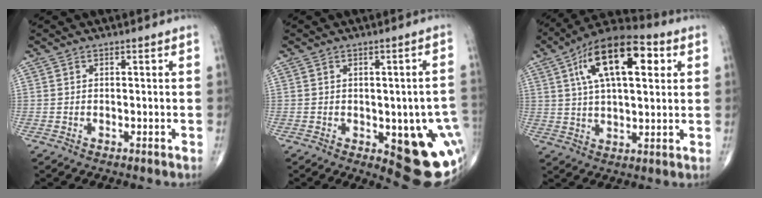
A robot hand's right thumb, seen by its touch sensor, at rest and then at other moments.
{"total": 16.8, "force": [-3.4, 6.9, 15.0], "torque": [-0.133, 0.003, -0.013]}
{"total": 18.3, "force": [6.0, 8.1, 15.3], "torque": [-0.237, 0.009, 0.094]}